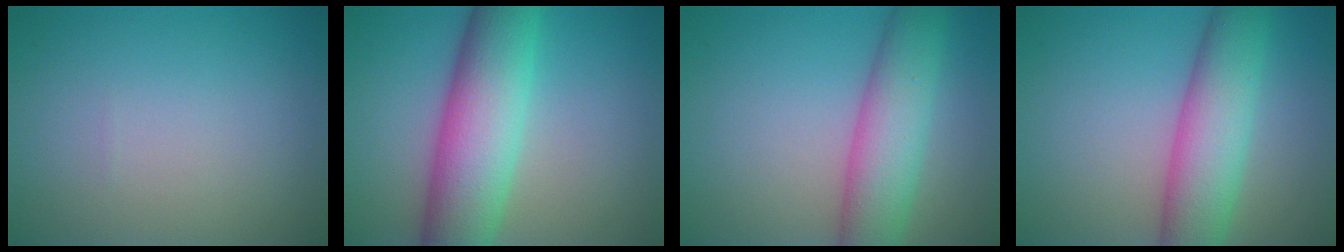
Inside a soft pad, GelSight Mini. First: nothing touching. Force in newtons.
{"total": 9.8, "press": 9.8, "slide": 0.2}
{"total": 6.6, "press": 6.6, "slide": 0.1}
{"total": 7.1, "press": 7.1, "slide": 0.2}